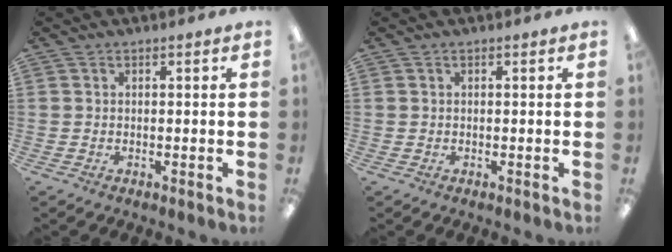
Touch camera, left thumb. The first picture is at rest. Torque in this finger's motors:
{"motor_torque": [-0.08, 0.08, 0.00, 0.00, 0.00]}